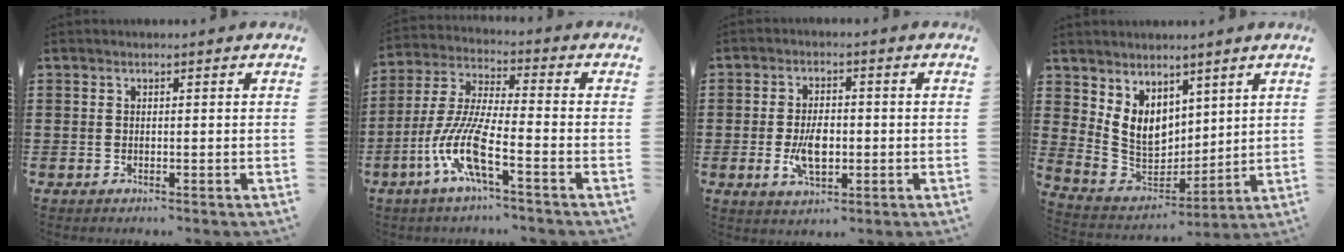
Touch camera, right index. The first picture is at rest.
{"total": 9.9, "force": [-4.8, 1.7, 8.4], "torque": [-0.203, -0.014, -0.099]}
{"total": 6.0, "force": [-1.0, 3.1, 5.0], "torque": [-0.102, -0.005, -0.022]}
{"total": 7.6, "force": [3.5, 5.9, 3.3], "torque": [-0.105, -0.015, 0.071]}